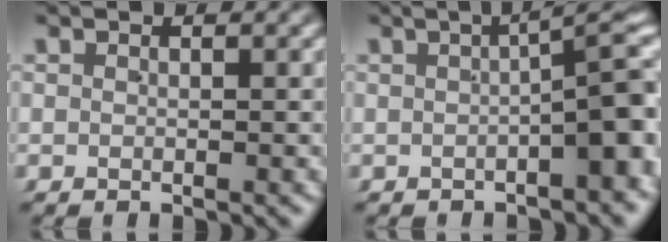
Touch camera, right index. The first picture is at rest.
{"total": 6.1, "force": [-0.1, 1.5, 5.9], "torque": [-0.055, 0.016, -0.005]}